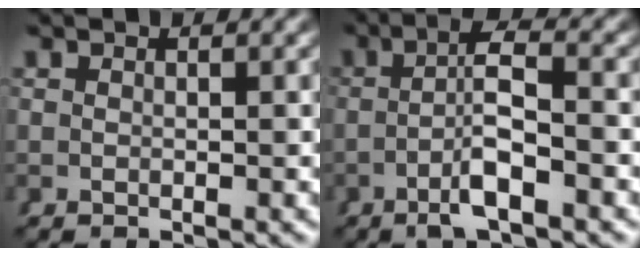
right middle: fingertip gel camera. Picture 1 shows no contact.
{"total": 4.4, "force": [-0.6, 0.6, 4.3], "torque": [-0.062, 0.008, -0.012]}